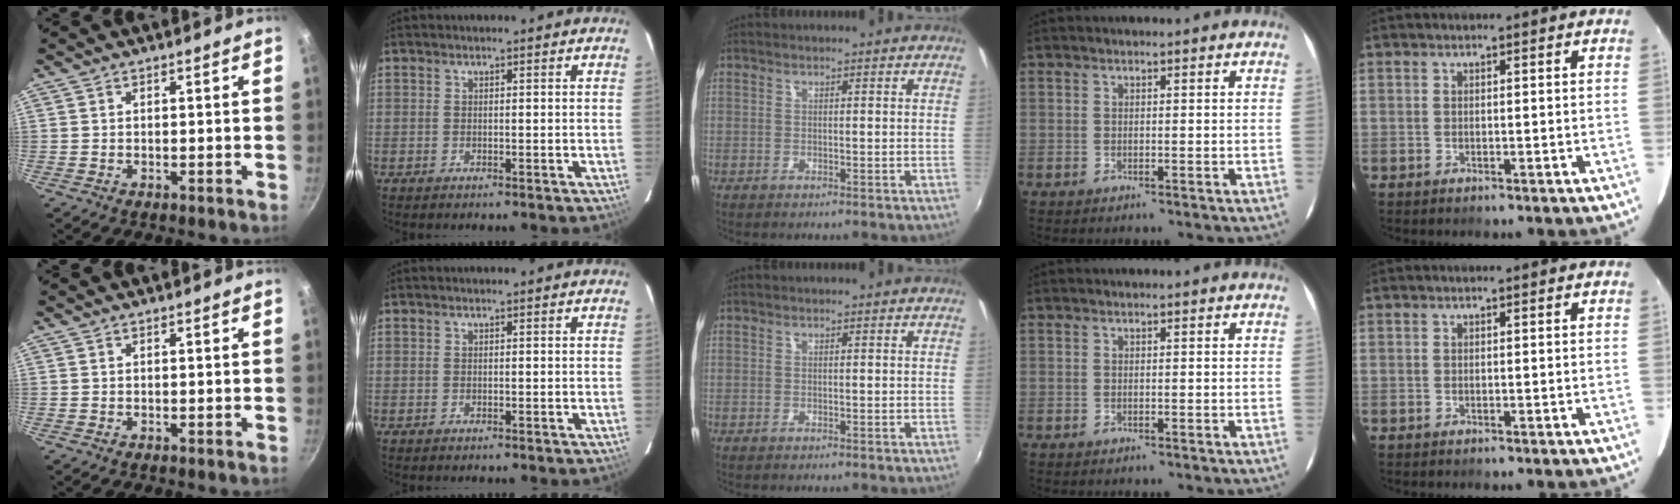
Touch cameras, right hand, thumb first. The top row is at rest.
{}